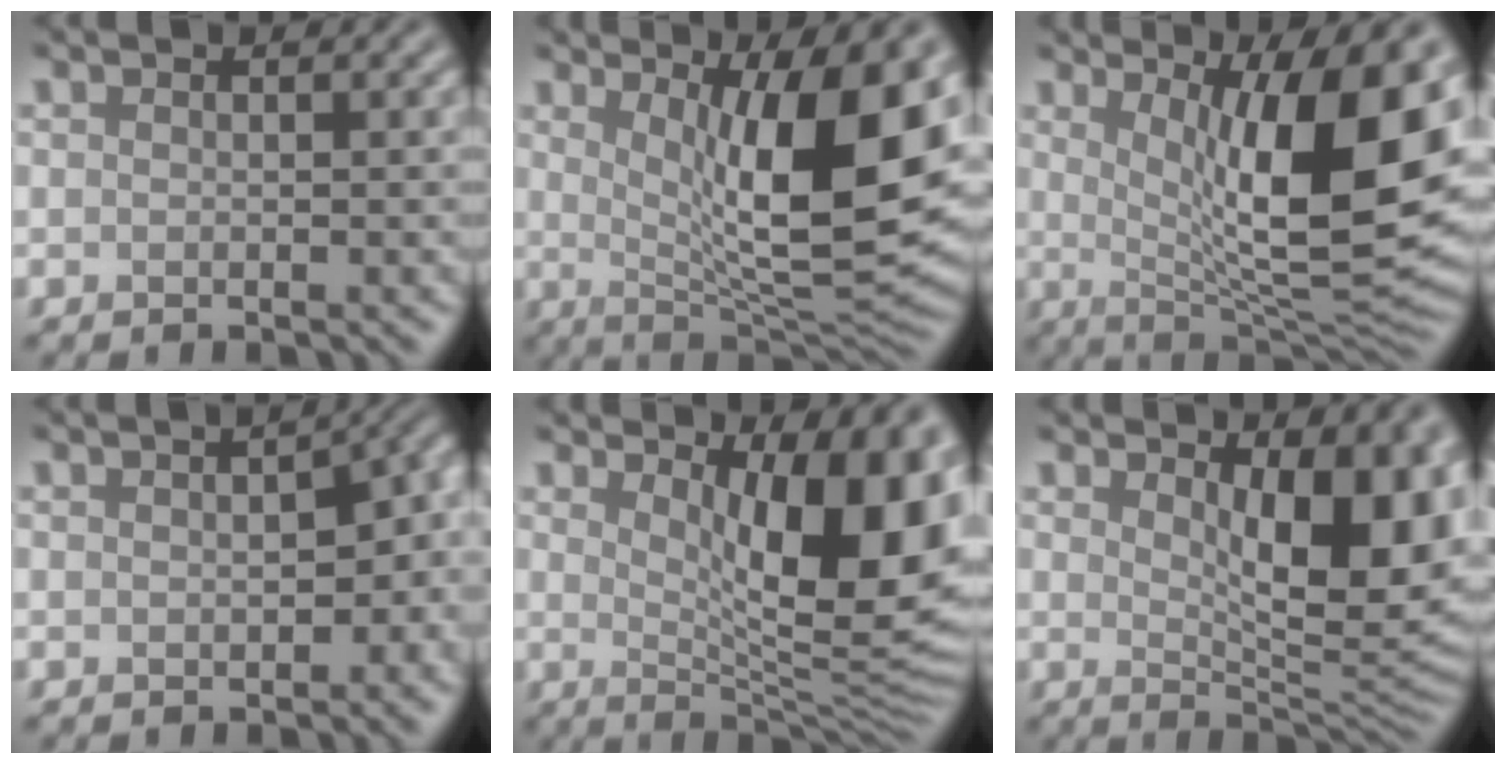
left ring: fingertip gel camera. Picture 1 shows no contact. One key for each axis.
{"total": 11.8, "fx": 2.6, "fy": 3.2, "fz": 11.1, "tx": -0.157, "ty": -0.015, "tz": 0.048}
{"total": 13.6, "fx": 2.6, "fy": 3.8, "fz": 12.8, "tx": -0.166, "ty": -0.014, "tz": 0.044}
{"total": 8.2, "fx": 0.0, "fy": 4.6, "fz": 6.9, "tx": -0.061, "ty": -0.002, "tz": 0.006}
{"total": 12.6, "fx": 3.1, "fy": 4.1, "fz": 11.5, "tx": -0.126, "ty": -0.008, "tz": 0.049}
{"total": 10.4, "fx": 2.7, "fy": 4.4, "fz": 9.1, "tx": -0.106, "ty": -0.005, "tz": 0.043}